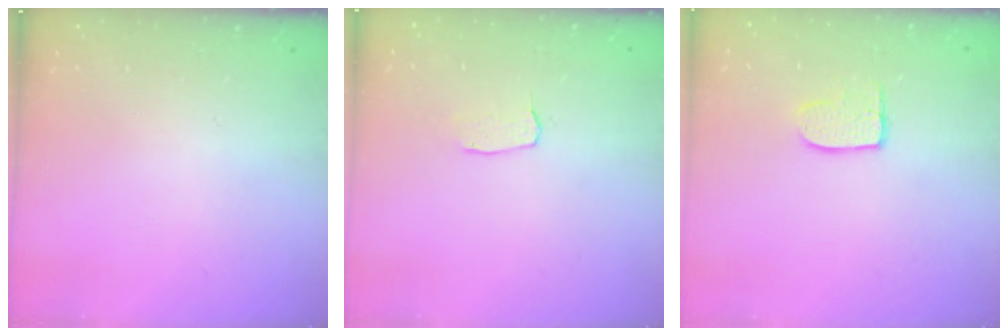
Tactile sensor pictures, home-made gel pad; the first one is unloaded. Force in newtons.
{"total": 2.9, "press": 2.9, "slide": 0.2}
{"total": 7.0, "press": 7.0, "slide": 0.4}